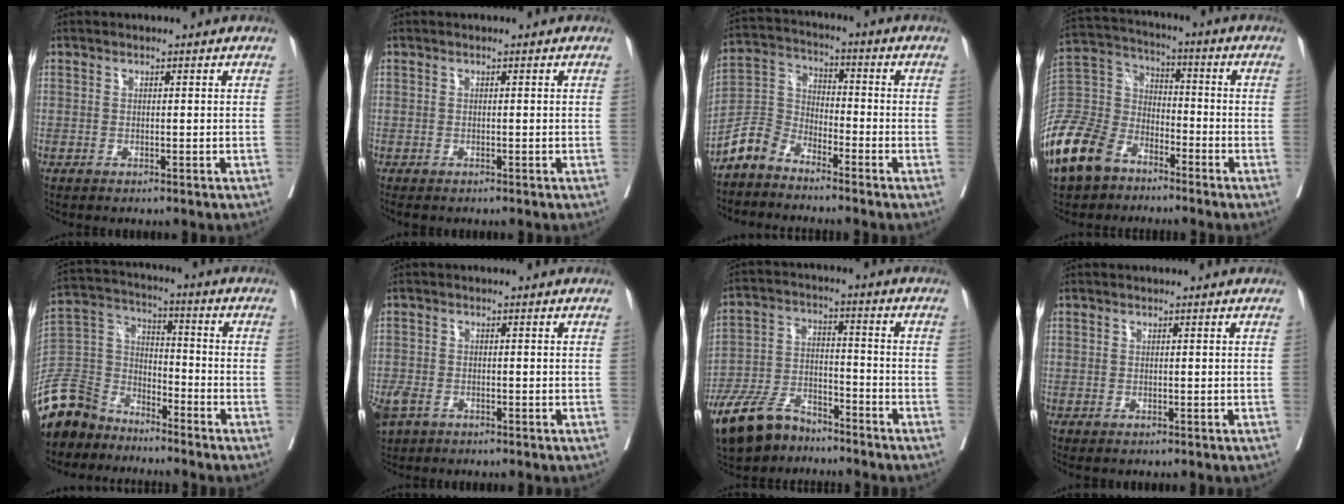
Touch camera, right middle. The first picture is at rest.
{"total": 1.0, "force": [-0.9, 0.4, 0.3], "torque": [-0.005, -0.002, -0.014]}
{"total": 5.7, "force": [-5.0, 2.6, 1.1], "torque": [-0.025, 0.012, -0.110]}
{"total": 17.8, "force": [-12.2, 10.1, 8.1], "torque": [-0.210, -0.001, -0.235]}
{"total": 12.1, "force": [-10.5, 5.4, 2.6], "torque": [-0.071, 0.016, -0.209]}
{"total": 6.2, "force": [-3.5, 3.9, 3.3], "torque": [-0.086, -0.012, -0.060]}
{"total": 11.4, "force": [-9.2, 4.7, 4.8], "torque": [-0.103, -0.007, -0.170]}
{"total": 0.0}